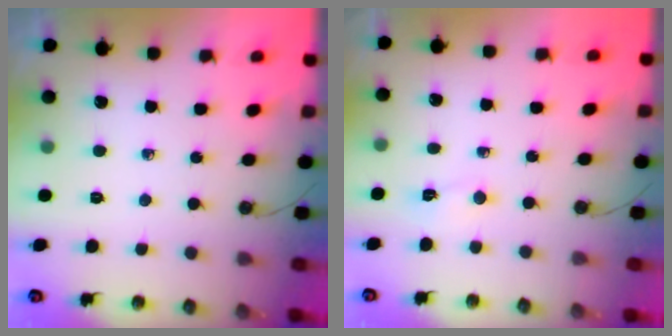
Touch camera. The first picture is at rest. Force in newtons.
{"total": 2.3, "press": 2.3, "slide": 0.5}